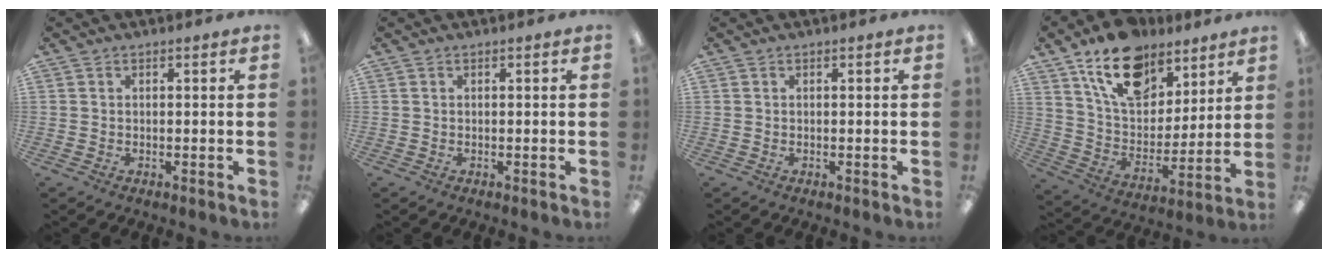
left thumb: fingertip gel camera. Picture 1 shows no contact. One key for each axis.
{"total": 0.0}
{"total": 0.0}
{"total": 17.8, "fx": 11.9, "fy": 10.1, "fz": 8.6, "tx": -0.144, "ty": -0.058, "tz": 0.216}